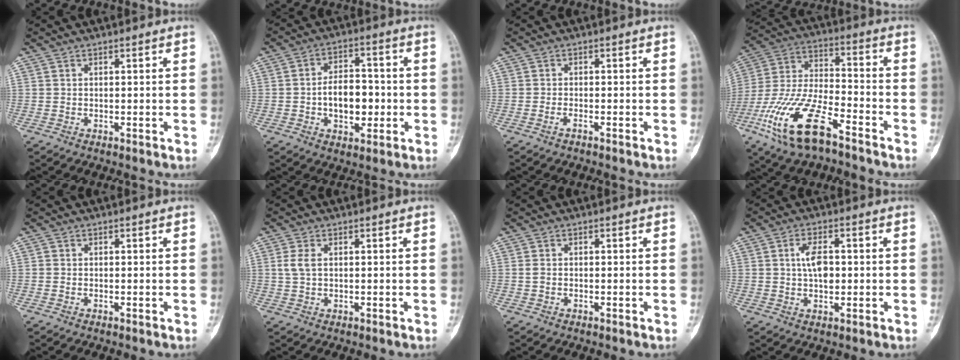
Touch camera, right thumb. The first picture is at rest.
{"total": 9.3, "force": [-1.5, 5.9, 7.1], "torque": [-0.078, 0.016, -0.026]}
{"total": 1.1, "force": [-0.8, 0.3, 0.7], "torque": [-0.015, 0.008, -0.015]}
{"total": 18.9, "force": [-10.7, 7.2, 13.8], "torque": [-0.289, 0.047, -0.203]}
{"total": 0.0}
{"total": 2.8, "force": [0.6, 1.6, 2.2], "torque": [-0.058, 0.005, 0.014]}
{"total": 0.9, "force": [-0.2, 0.6, 0.7], "torque": [-0.015, 0.002, -0.003]}
{"total": 5.5, "force": [0.4, 2.9, 4.6], "torque": [-0.075, 0.005, 0.005]}